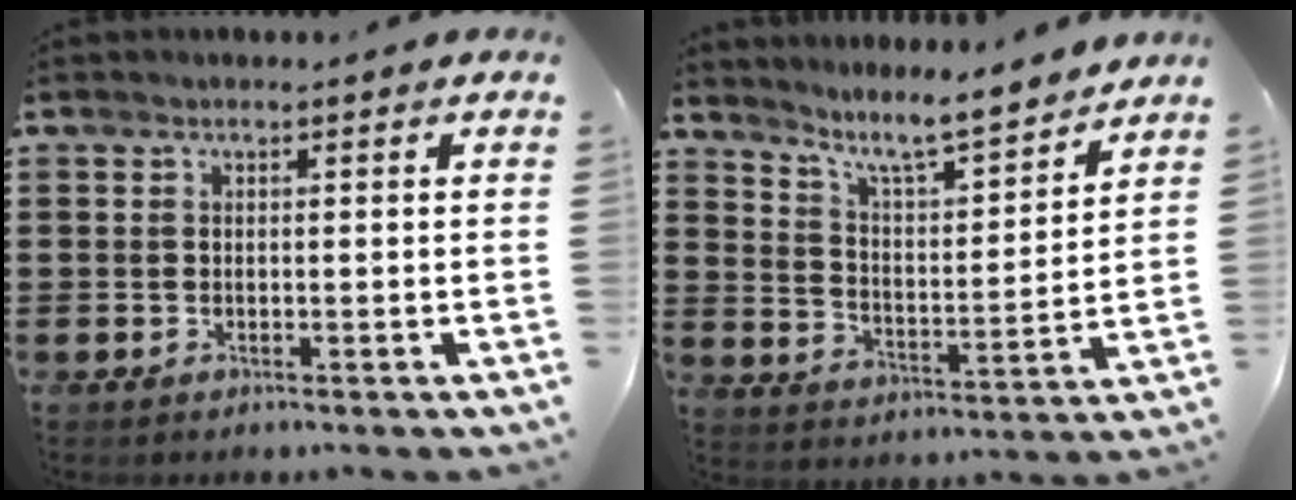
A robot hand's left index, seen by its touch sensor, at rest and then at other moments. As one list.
[{"total": 7.6, "force": [6.8, 0.3, 3.4], "torque": [-0.083, -0.045, 0.114]}]